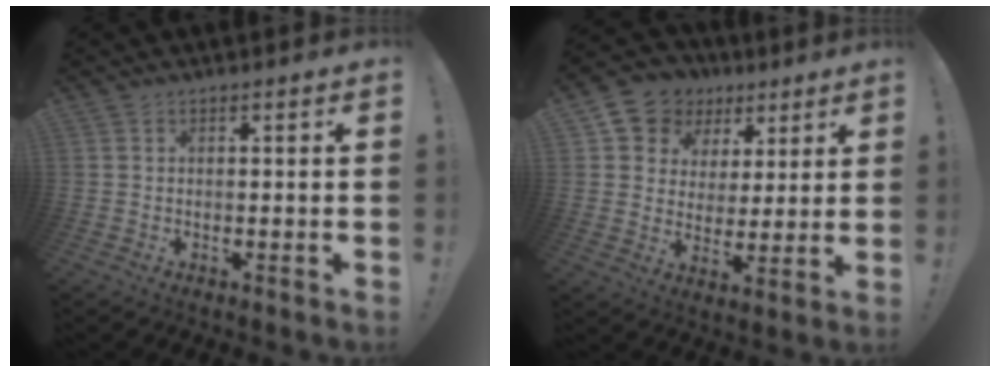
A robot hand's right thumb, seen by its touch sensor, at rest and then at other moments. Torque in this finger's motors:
{"motor_torque": [0.63, 2.25, 0.22, 0.18, 0.05]}